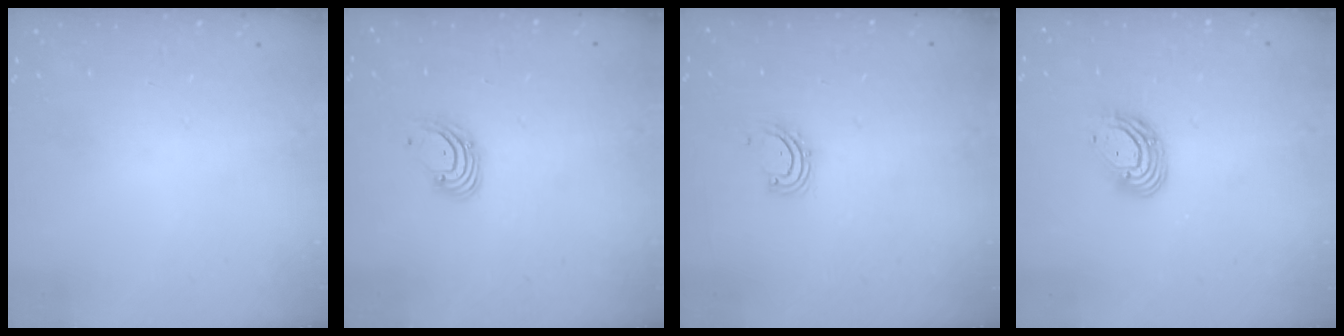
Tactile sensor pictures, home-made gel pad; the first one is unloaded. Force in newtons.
{"total": 2.6, "press": 2.6, "slide": 0.1}
{"total": 2.9, "press": 2.9, "slide": 0.4}
{"total": 9.6, "press": 9.4, "slide": 1.9}